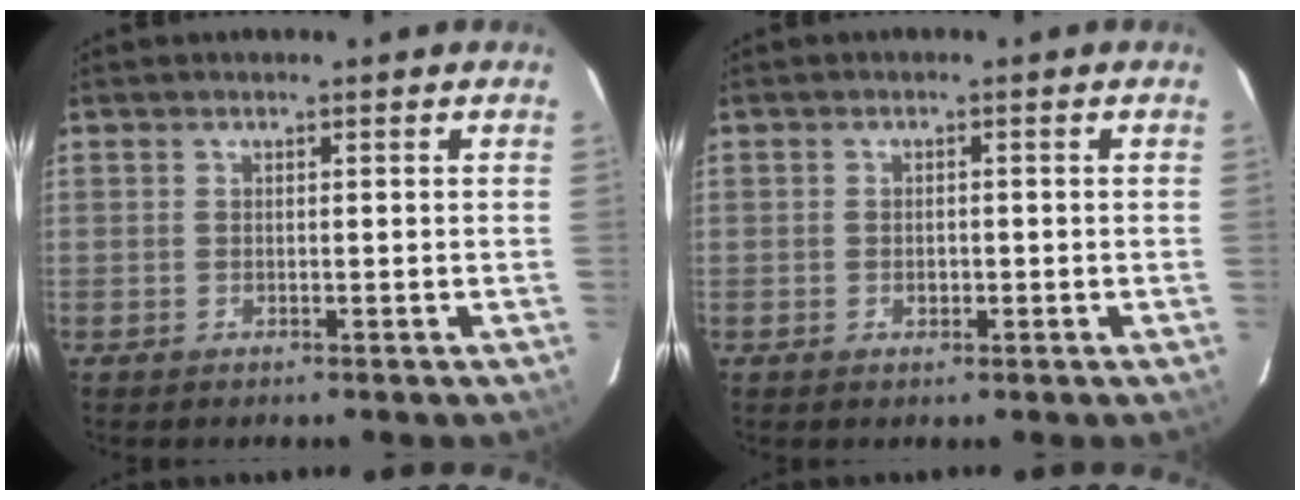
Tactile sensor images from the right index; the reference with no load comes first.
{"total": 1.6, "force": [-0.4, 1.2, 1.0], "torque": [-0.018, 0.003, -0.007]}